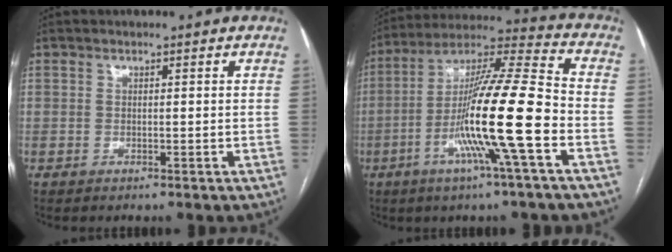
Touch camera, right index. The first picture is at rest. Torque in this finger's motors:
{"motor_torque": [1.77, -0.37, 1.05, 0.21]}